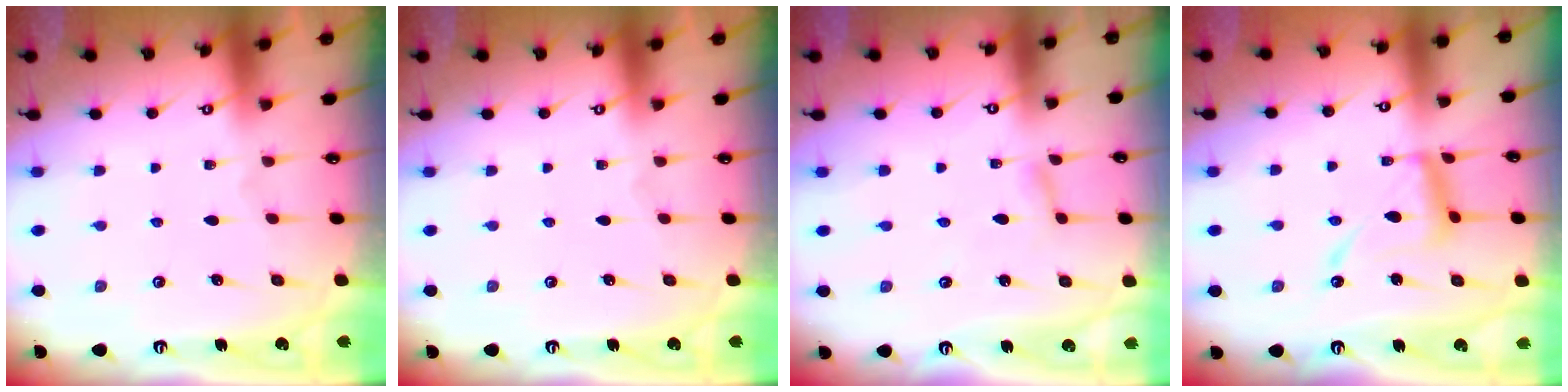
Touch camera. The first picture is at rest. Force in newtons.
{"total": 0.0}
{"total": 2.3, "press": 2.3, "slide": 0.3}
{"total": 12.5, "press": 12.4, "slide": 0.9}